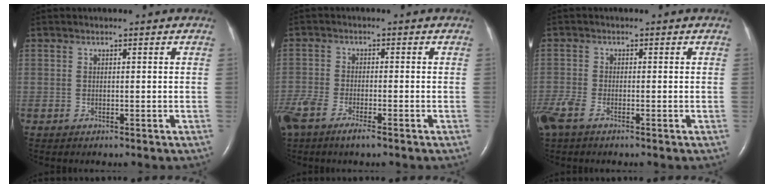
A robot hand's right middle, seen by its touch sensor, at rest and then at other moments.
{"total": 8.4, "force": [-6.0, 2.5, 5.4], "torque": [-0.122, -0.013, -0.107]}
{"total": 4.9, "force": [-3.3, 1.8, 3.1], "torque": [-0.079, -0.010, -0.070]}